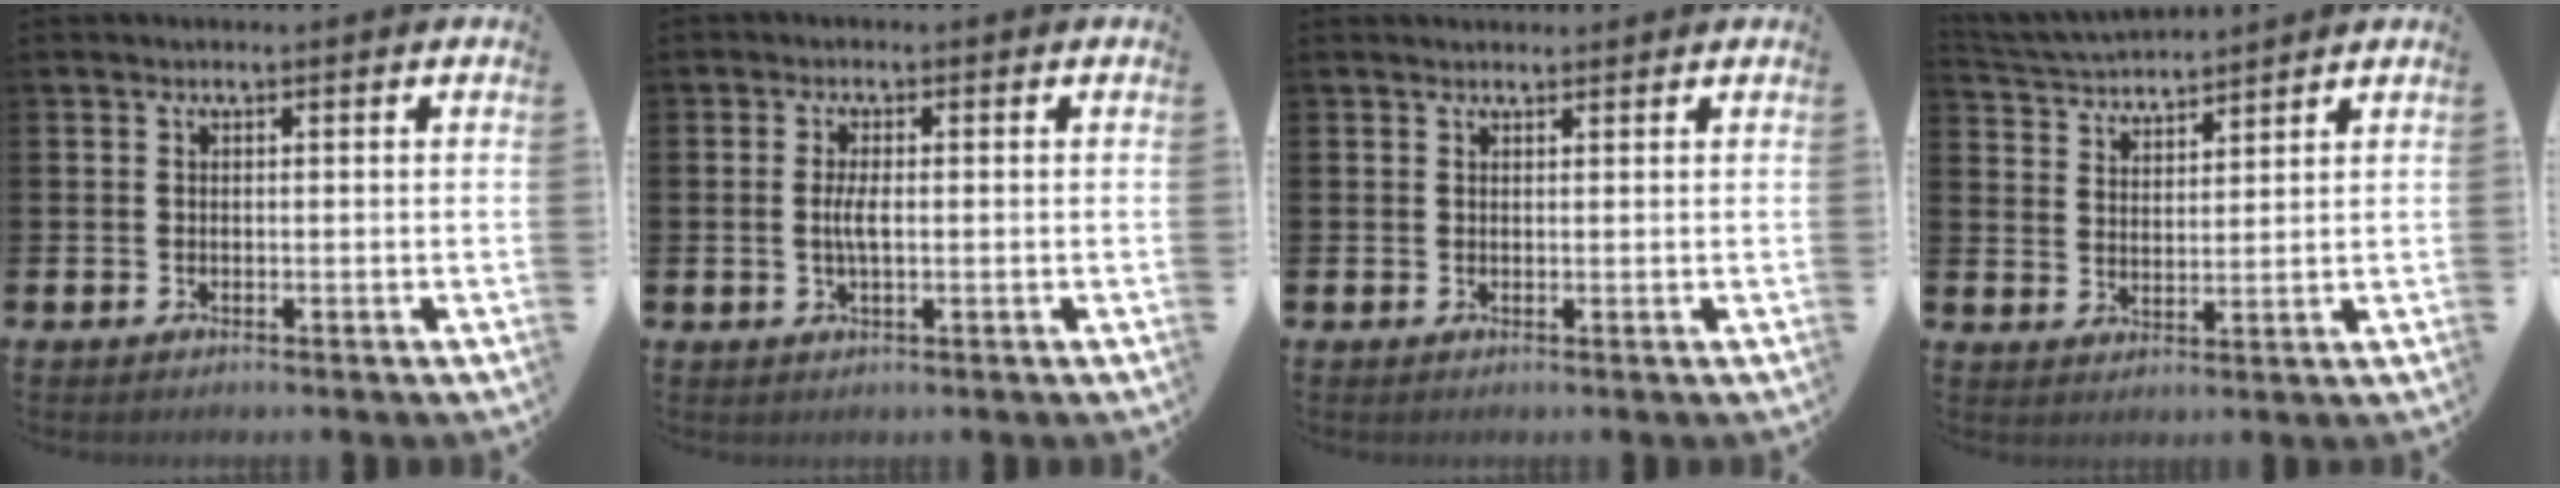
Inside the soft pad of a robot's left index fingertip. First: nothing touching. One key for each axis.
{"total": 2.6, "fx": 0.0, "fy": 0.8, "fz": 2.5, "tx": -0.040, "ty": -0.001, "tz": -0.003}
{"total": 0.8, "fx": 0.8, "fy": 0.2, "fz": 0.1, "tx": 0.013, "ty": -0.004, "tz": 0.012}
{"total": 4.3, "fx": 4.2, "fy": 0.7, "fz": 0.0, "tx": -0.017, "ty": -0.028, "tz": 0.074}